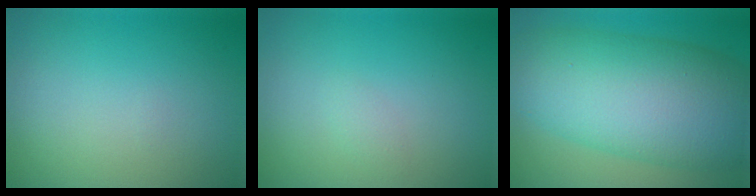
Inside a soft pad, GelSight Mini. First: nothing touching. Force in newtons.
{"total": 0.7, "press": 0.7, "slide": 0.0}
{"total": 13.0, "press": 13.0, "slide": 0.1}